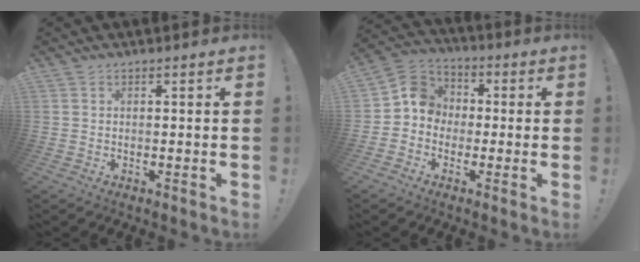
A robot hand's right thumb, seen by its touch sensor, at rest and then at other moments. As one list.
[{"total": 8.8, "force": [-1.2, 8.1, 3.1], "torque": [-0.045, 0.022, -0.017]}]